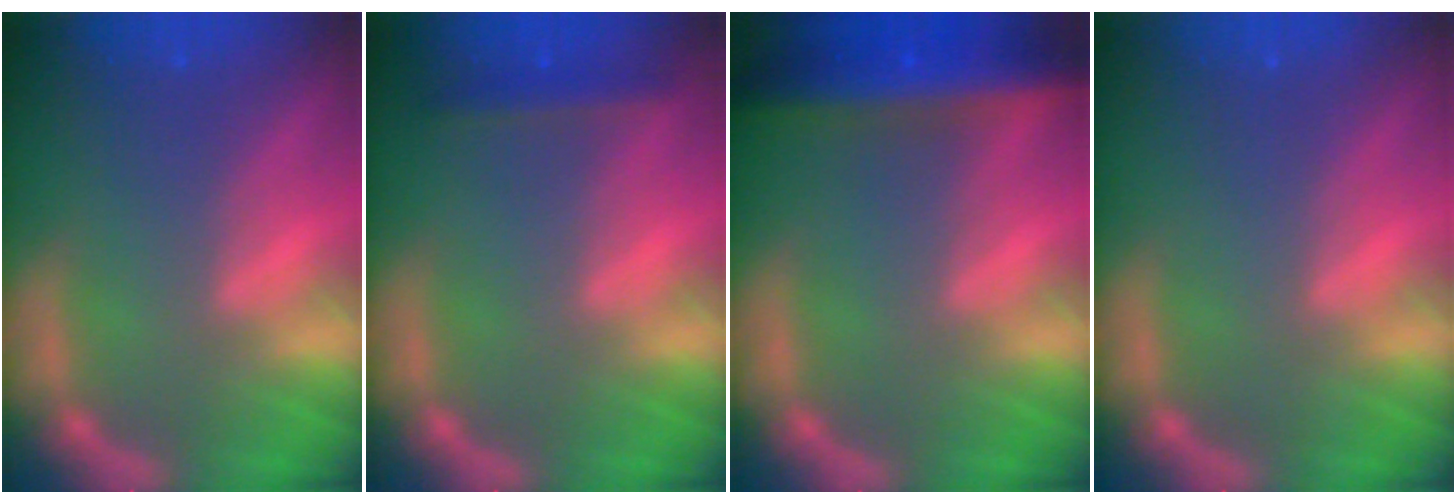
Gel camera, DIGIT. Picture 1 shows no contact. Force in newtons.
{"total": 1.9}
{"total": 7.5}
{"total": 0.0}